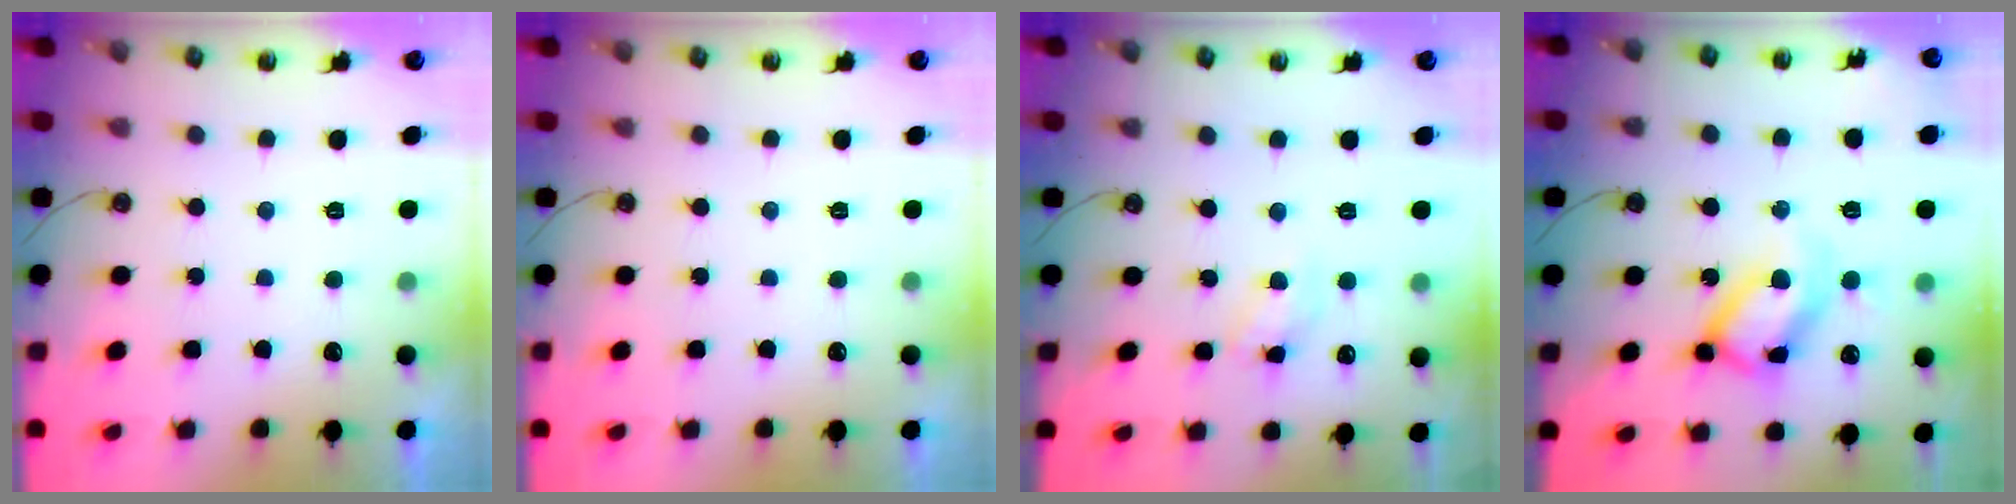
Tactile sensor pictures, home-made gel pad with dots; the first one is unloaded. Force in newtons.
{"total": 0.0}
{"total": 7.8, "press": 7.8, "slide": 0.6}
{"total": 15.7, "press": 15.6, "slide": 1.5}